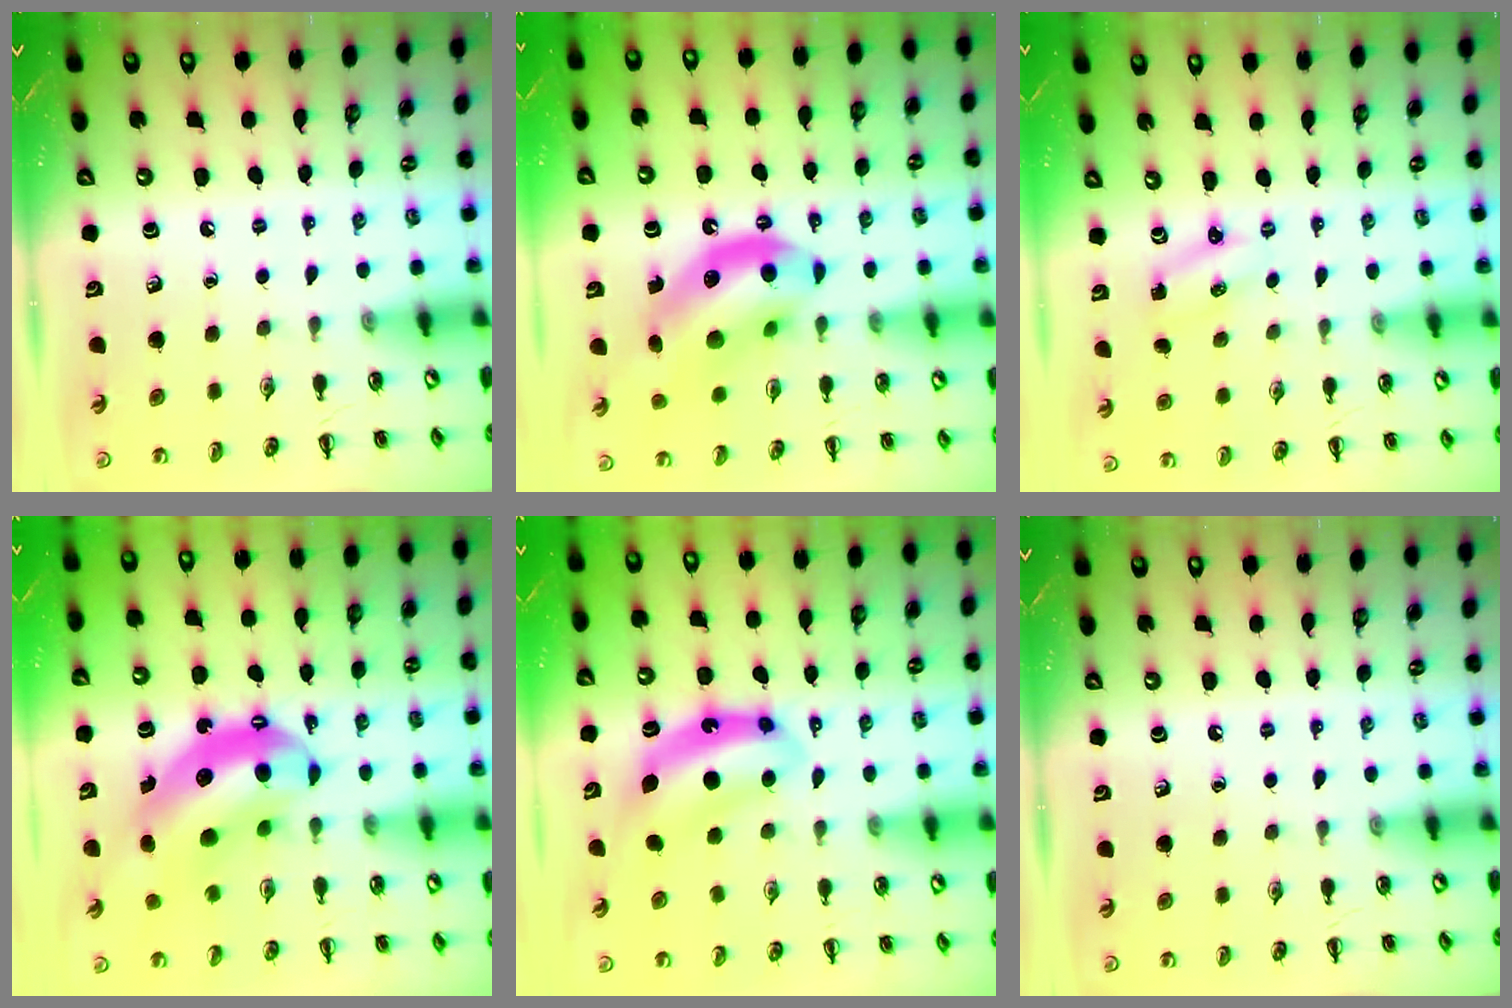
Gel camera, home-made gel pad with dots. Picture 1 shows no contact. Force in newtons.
{"total": 15.5, "press": 14.9, "slide": 4.2}
{"total": 2.3, "press": 2.3, "slide": 0.6}
{"total": 13.7, "press": 13.1, "slide": 3.9}
{"total": 7.6, "press": 7.5, "slide": 1.3}
{"total": 0.0}